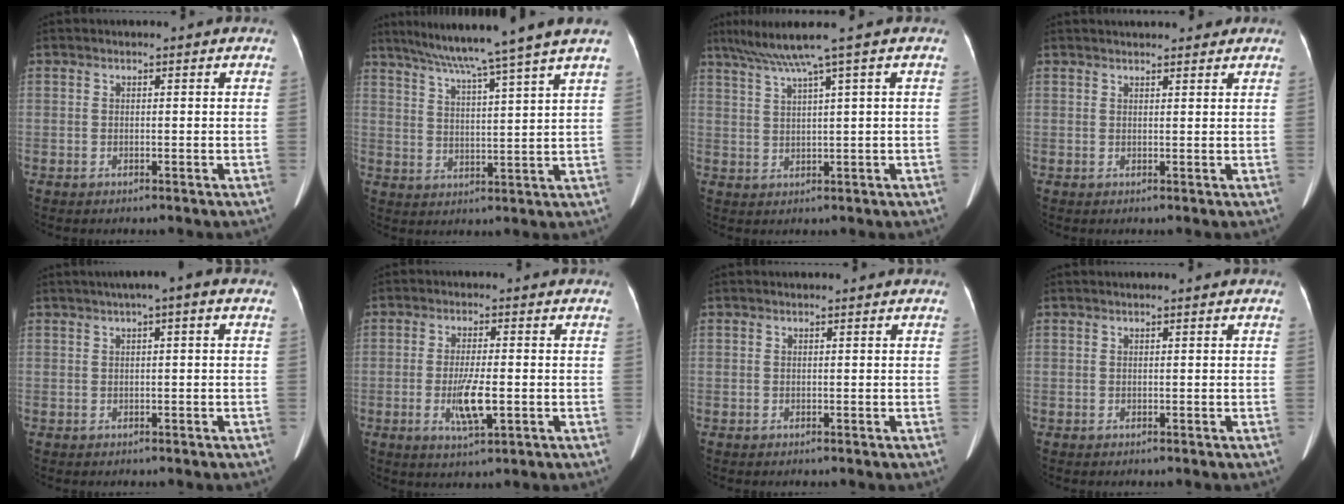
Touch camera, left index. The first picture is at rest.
{"total": 13.8, "force": [11.3, -2.9, 7.4], "torque": [-0.119, -0.012, 0.161]}
{"total": 6.2, "force": [4.1, -1.7, 4.3], "torque": [-0.082, 0.018, 0.078]}
{"total": 7.3, "force": [6.5, 1.6, 2.9], "torque": [-0.035, 0.025, 0.082]}
{"total": 3.2, "force": [1.2, 0.3, 3.0], "torque": [-0.045, 0.018, 0.014]}
{"total": 6.0, "force": [-1.4, 1.1, 5.7], "torque": [-0.113, -0.011, -0.022]}
{"total": 0.0}
{"total": 0.0}